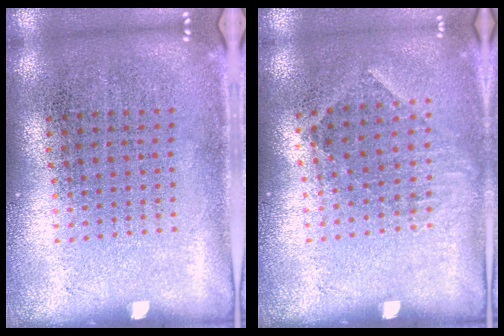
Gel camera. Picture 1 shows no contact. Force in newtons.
{"total": 0.9, "press": 0.7, "slide": 0.5}